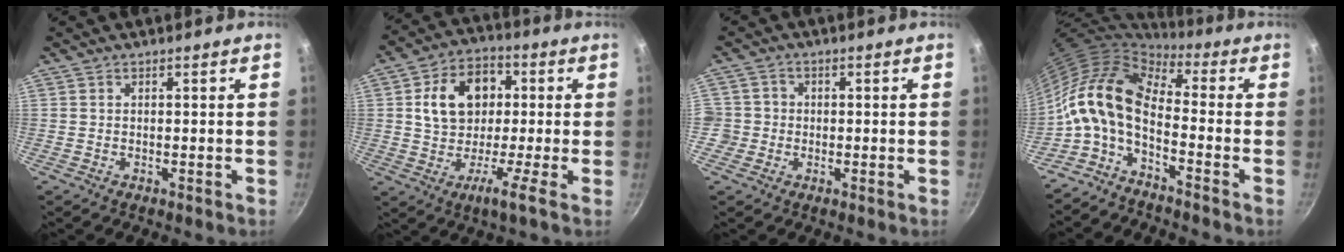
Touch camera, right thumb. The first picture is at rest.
{"total": 12.1, "force": [0.4, 7.5, 9.5], "torque": [-0.140, 0.036, -0.016]}
{"total": 3.9, "force": [-0.8, 3.7, 0.7], "torque": [0.012, 0.011, -0.020]}
{"total": 13.3, "force": [-2.8, 6.6, 11.1], "torque": [-0.210, 0.035, -0.072]}